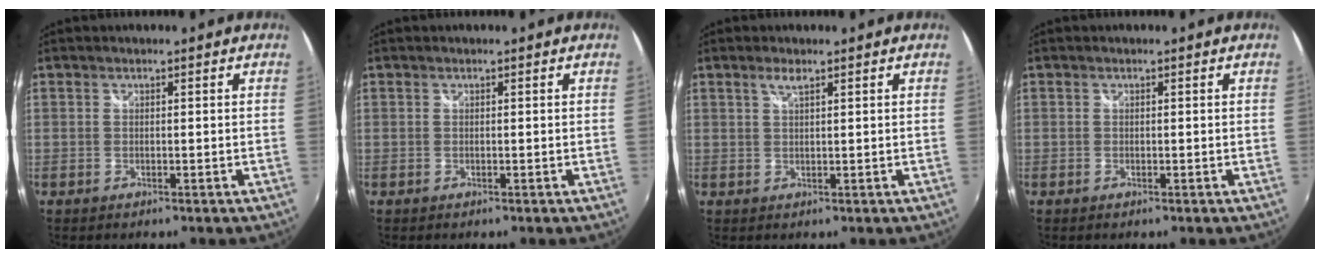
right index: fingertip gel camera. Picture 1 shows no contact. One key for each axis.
{"total": 0.0}
{"total": 1.7, "fx": 1.1, "fy": 0.3, "fz": 1.3, "tx": -0.024, "ty": 0.003, "tz": 0.018}
{"total": 0.0}